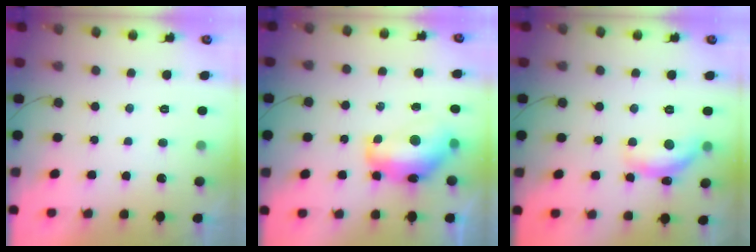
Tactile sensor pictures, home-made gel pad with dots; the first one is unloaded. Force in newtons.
{"total": 14.0, "press": 13.8, "slide": 1.8}
{"total": 13.2, "press": 13.1, "slide": 0.7}